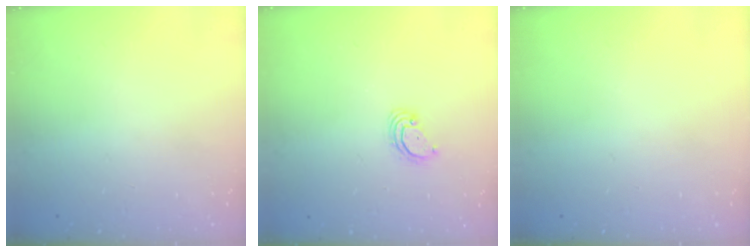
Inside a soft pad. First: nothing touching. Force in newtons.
{"total": 3.4, "press": 3.4, "slide": 0.1}
{"total": 0.0}